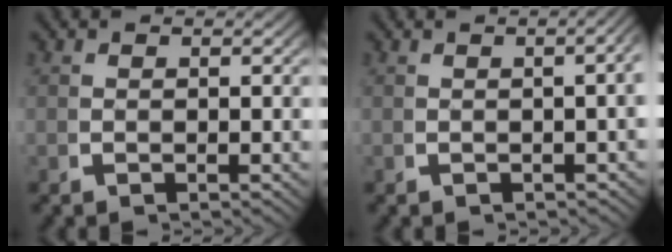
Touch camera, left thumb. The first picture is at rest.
{"total": 4.0, "force": [0.1, 1.6, 3.7], "torque": [-0.036, 0.021, -0.005]}